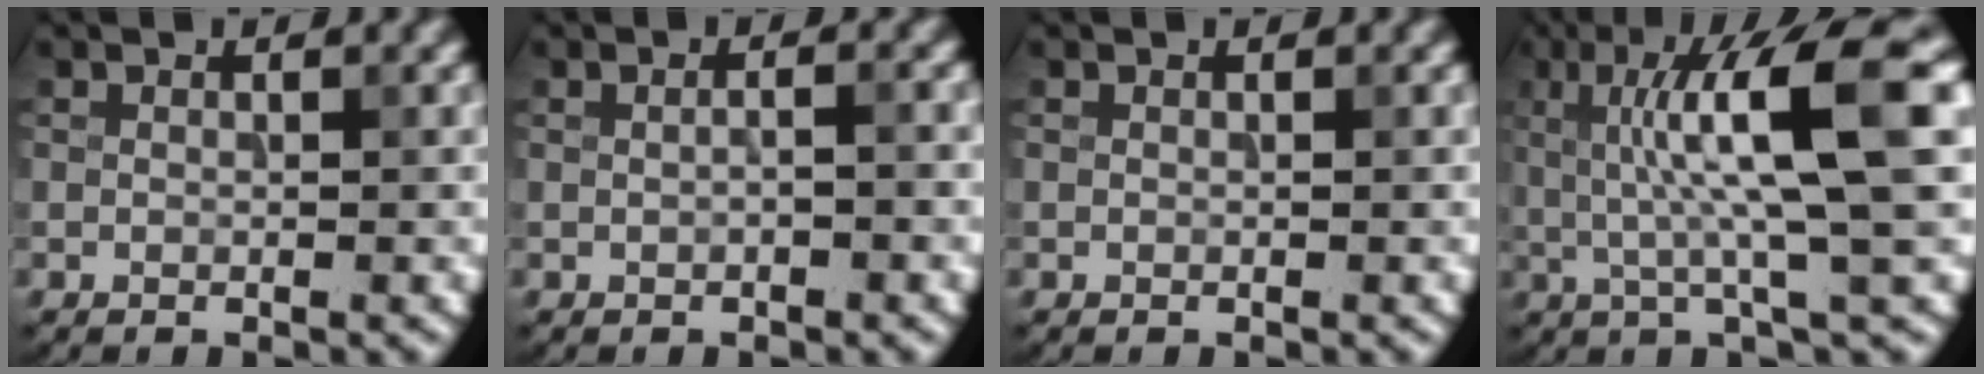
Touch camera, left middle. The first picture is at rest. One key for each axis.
{"total": 1.9, "fx": 0.3, "fy": 0.9, "fz": 1.7, "tx": -0.010, "ty": 0.011, "tz": -0.012}
{"total": 0.0}
{"total": 10.4, "fx": 1.7, "fy": 1.8, "fz": 10.1, "tx": -0.155, "ty": 0.009, "tz": 0.033}